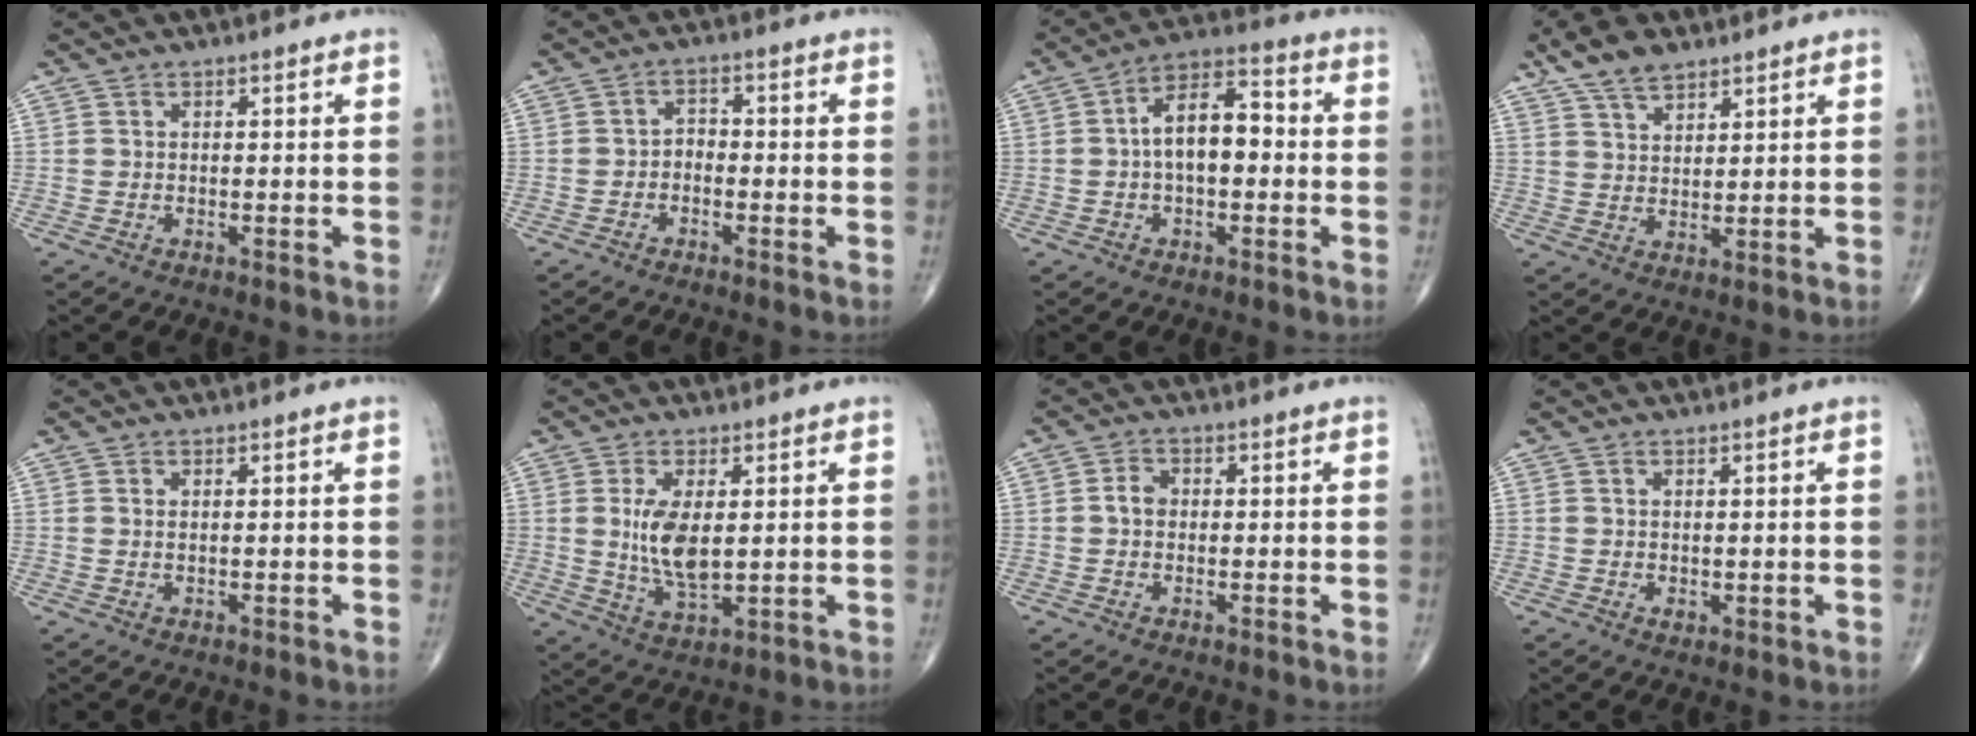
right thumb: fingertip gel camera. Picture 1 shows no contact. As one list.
[{"total": 2.4, "force": [-1.2, 1.6, 1.2], "torque": [-0.008, 0.019, -0.028]}, {"total": 10.7, "force": [-0.1, 5.7, 9.1], "torque": [-0.142, 0.036, -0.012]}, {"total": 7.9, "force": [5.7, 3.7, 4.2], "torque": [-0.064, -0.020, 0.108]}, {"total": 0.5, "force": [0.2, 0.2, 0.4], "torque": [-0.010, 0.001, 0.005]}, {"total": 8.7, "force": [1.1, 4.0, 7.6], "torque": [-0.143, -0.020, 0.031]}, {"total": 2.7, "force": [-0.1, 2.1, 1.6], "torque": [-0.022, 0.009, -0.007]}, {"total": 1.2, "force": [0.2, 0.8, 0.8], "torque": [-0.010, -0.004, 0.008]}]